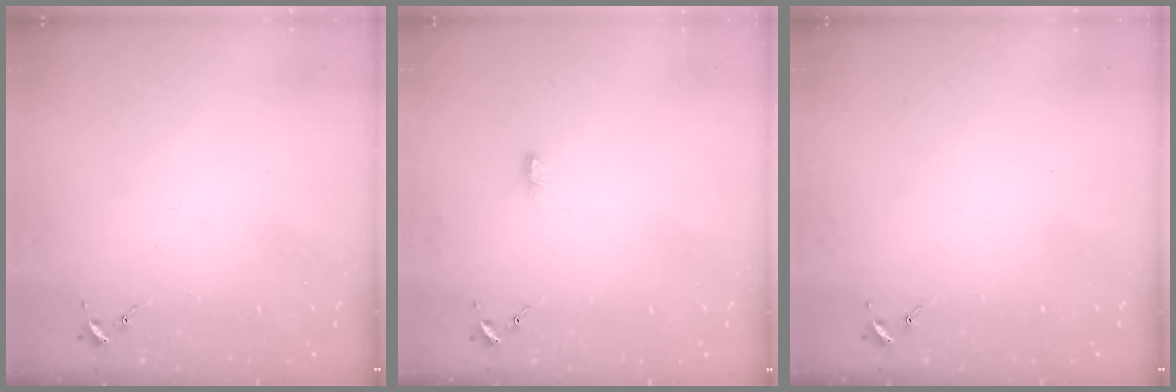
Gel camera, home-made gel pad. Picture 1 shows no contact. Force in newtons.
{"total": 3.3, "press": 3.3, "slide": 0.3}
{"total": 0.0}